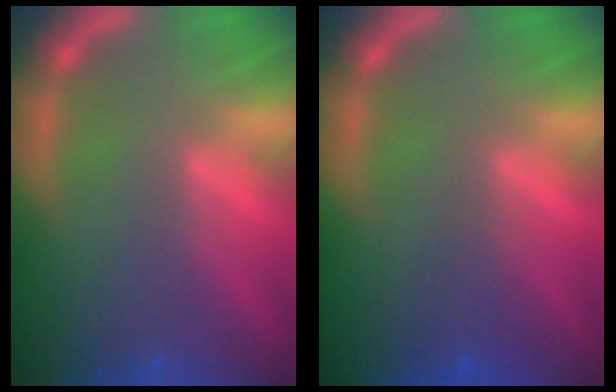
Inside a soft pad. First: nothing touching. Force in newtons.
{"total": 1.5}